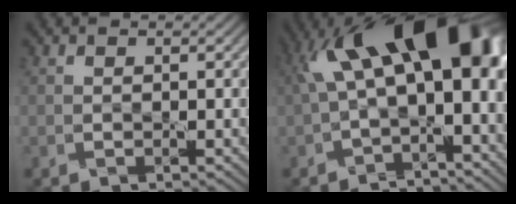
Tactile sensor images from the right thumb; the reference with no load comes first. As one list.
[{"total": 15.0, "force": [3.1, 7.2, 12.8], "torque": [-0.197, 0.004, 0.056]}]